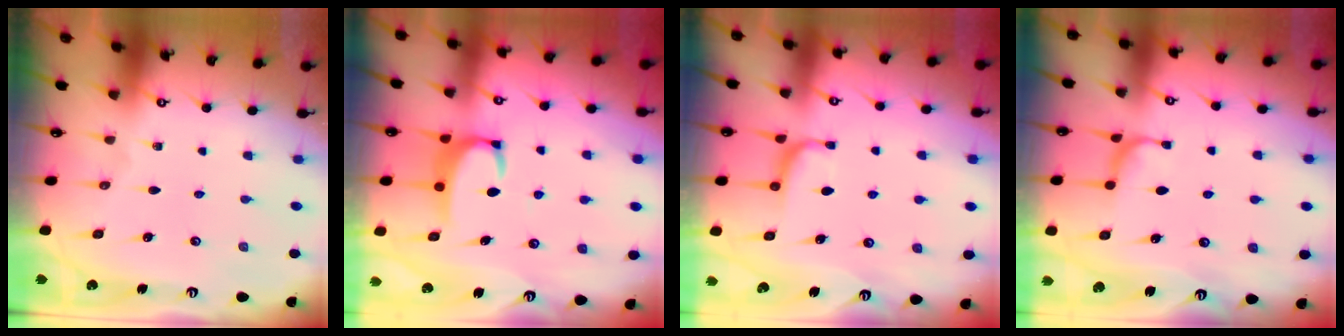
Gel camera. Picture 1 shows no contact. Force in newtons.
{"total": 3.5, "press": 3.5, "slide": 0.3}
{"total": 0.5, "press": 0.0, "slide": 0.5}
{"total": 1.2, "press": 0.8, "slide": 0.8}